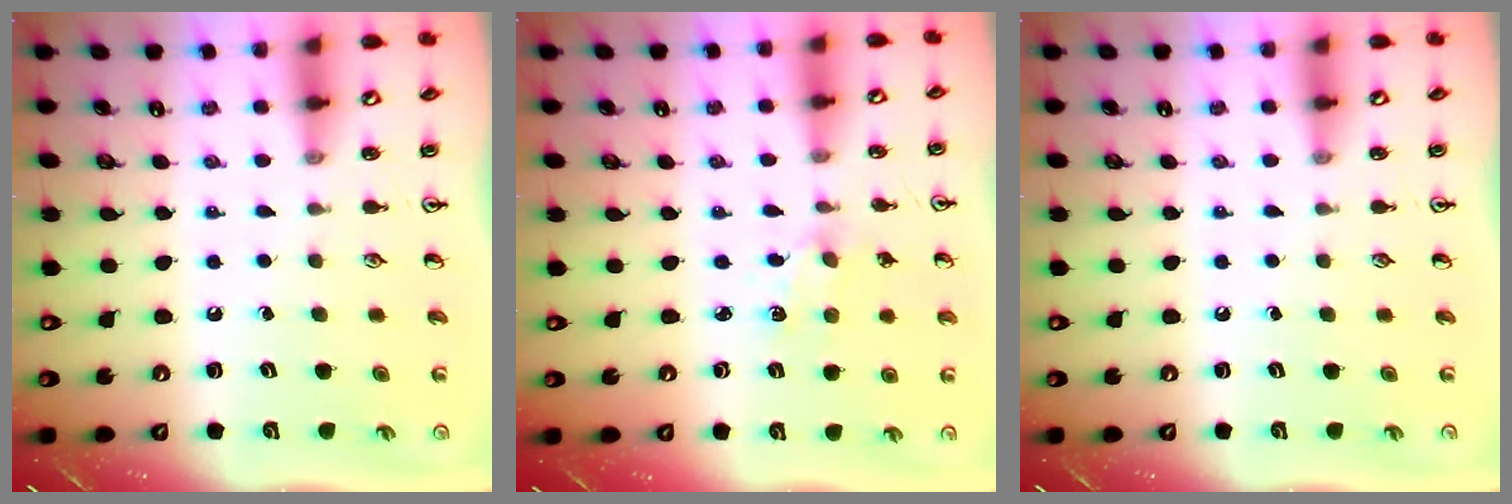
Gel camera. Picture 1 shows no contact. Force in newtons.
{"total": 2.0, "press": 2.0, "slide": 0.3}
{"total": 0.0}